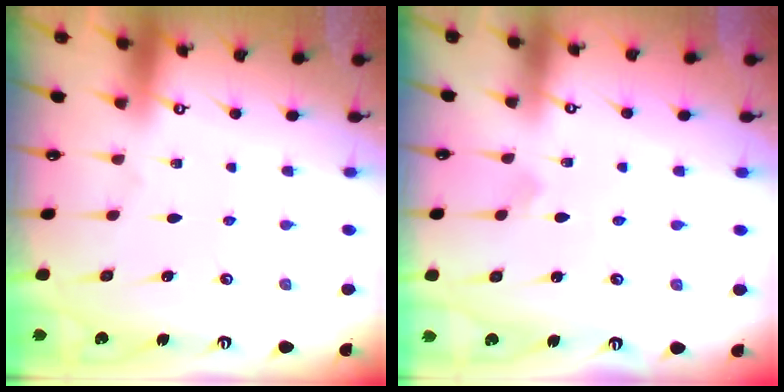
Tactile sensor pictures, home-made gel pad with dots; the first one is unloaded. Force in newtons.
{"total": 1.5, "press": 1.5, "slide": 0.1}